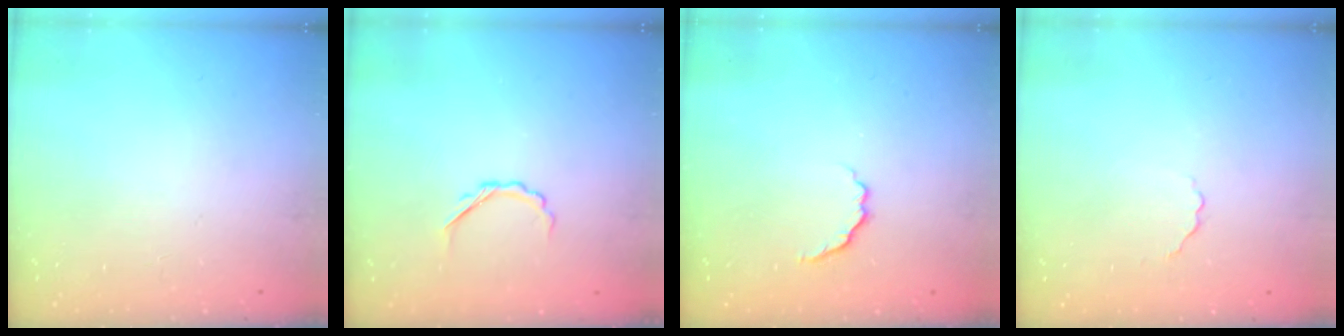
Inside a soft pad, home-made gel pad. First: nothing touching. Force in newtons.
{"total": 3.3, "press": 3.1, "slide": 0.9}
{"total": 3.4, "press": 3.3, "slide": 0.8}
{"total": 2.4, "press": 2.3, "slide": 0.7}